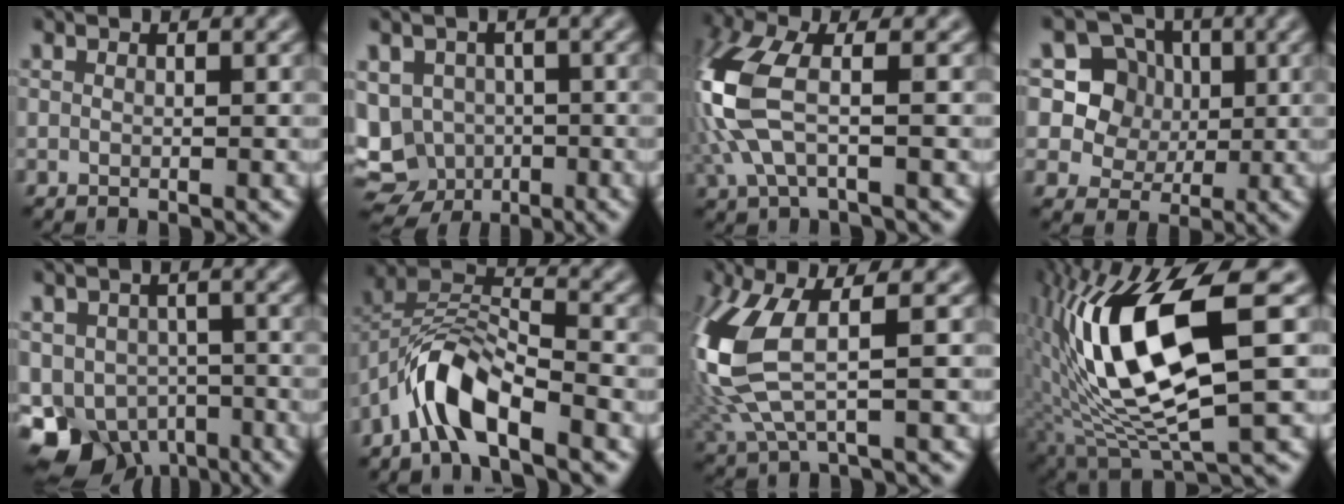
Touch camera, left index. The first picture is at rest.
{"total": 8.7, "force": [-3.5, 7.3, 3.2], "torque": [-0.051, -0.021, -0.064]}
{"total": 7.2, "force": [-0.9, 3.0, 6.5], "torque": [-0.179, 0.012, -0.026]}
{"total": 4.8, "force": [0.8, 4.4, 1.6], "torque": [-0.035, 0.006, 0.005]}
{"total": 8.4, "force": [-4.7, 6.1, 3.5], "torque": [-0.051, -0.019, -0.075]}
{"total": 6.1, "force": [-4.2, 1.8, 4.0], "torque": [-0.077, 0.012, -0.083]}
{"total": 8.3, "force": [1.1, 3.0, 7.7], "torque": [-0.205, 0.001, 0.021]}
{"total": 12.9, "force": [1.5, 3.9, 12.2], "torque": [-0.240, -0.002, 0.032]}